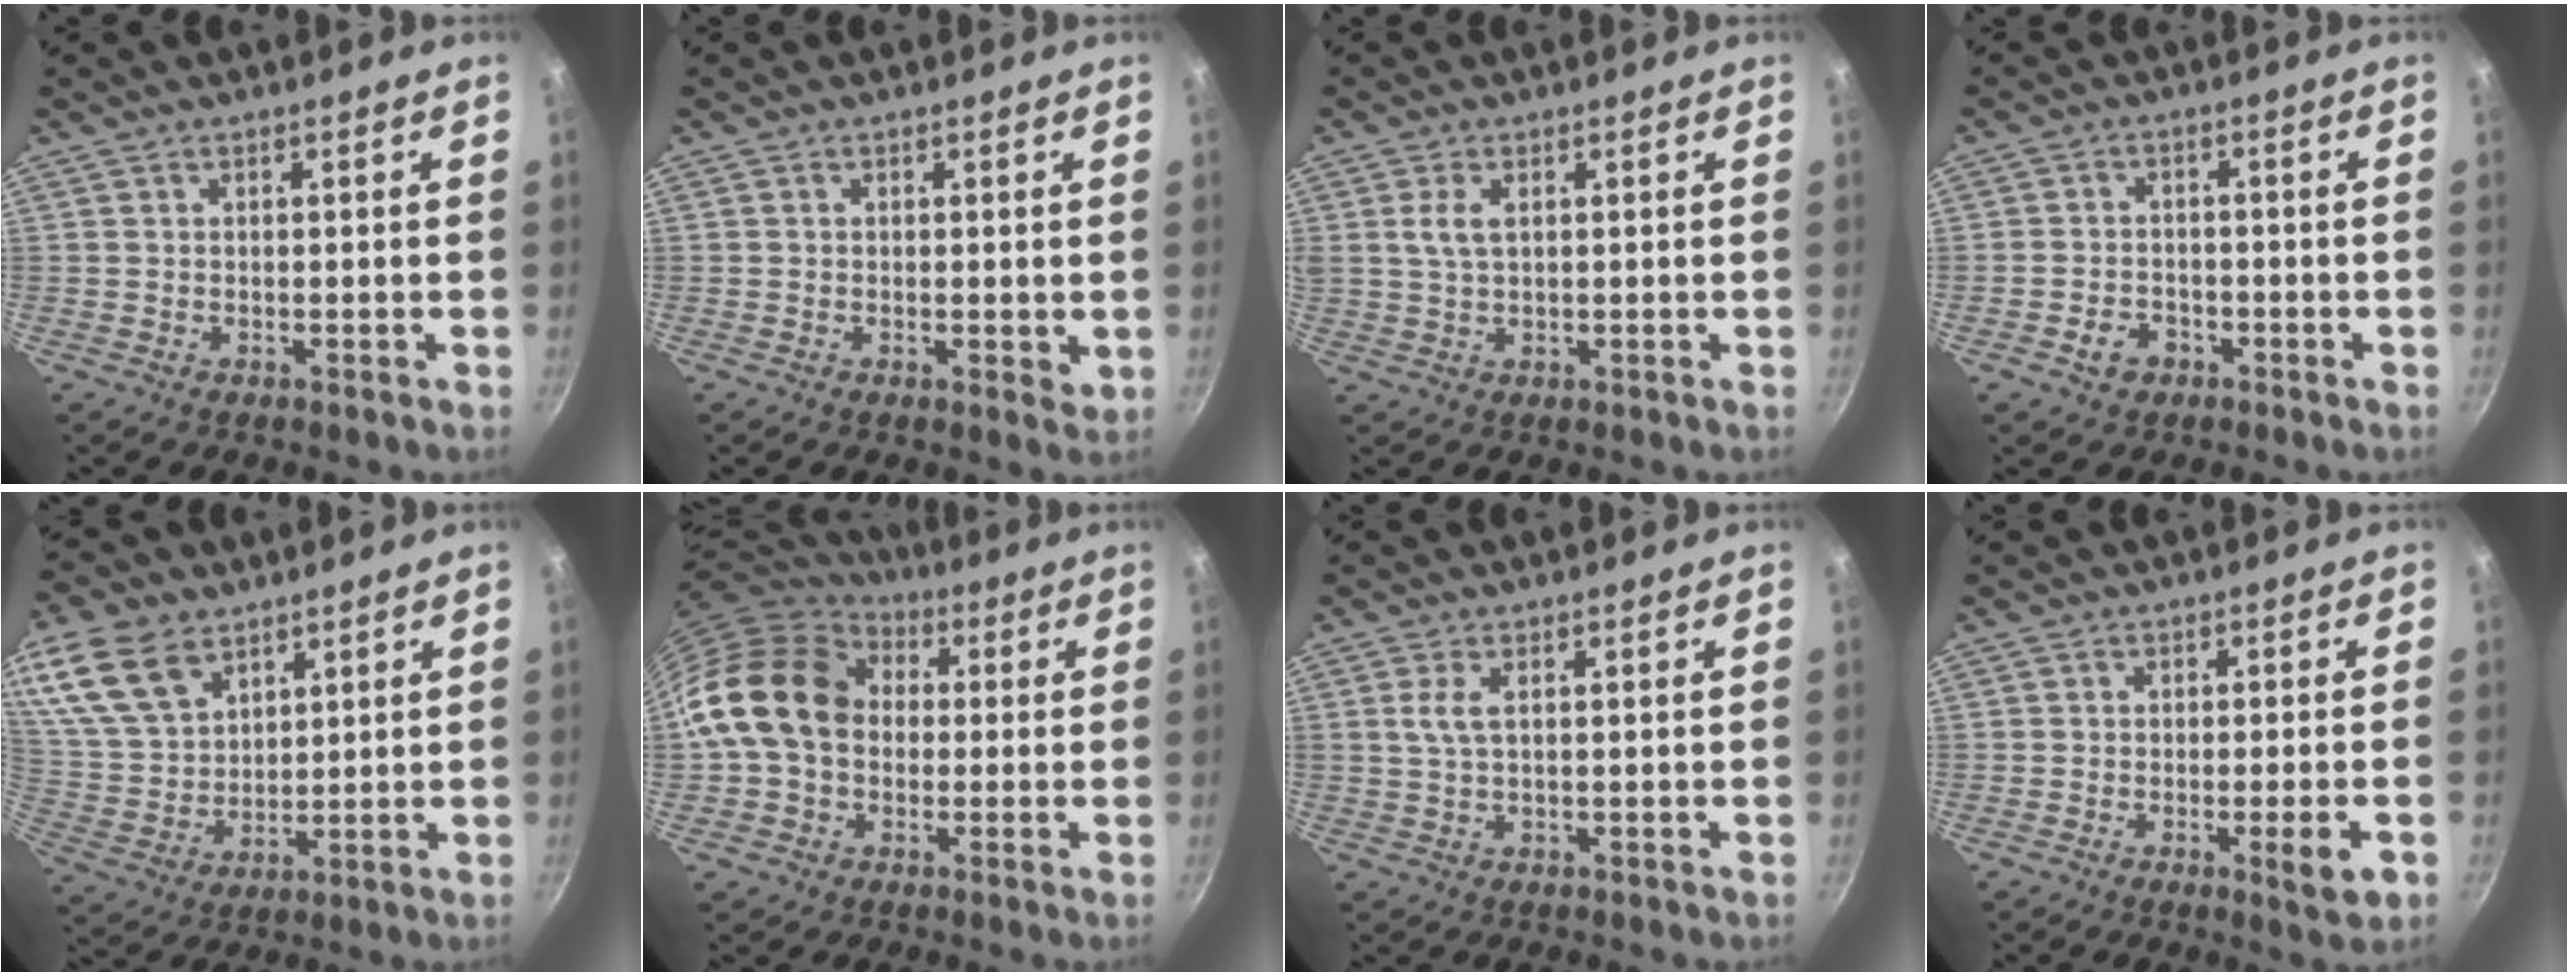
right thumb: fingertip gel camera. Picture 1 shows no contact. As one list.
[{"total": 1.8, "force": [0.1, 0.7, 1.6], "torque": [-0.024, -0.006, 0.000]}, {"total": 3.8, "force": [1.1, 1.7, 3.2], "torque": [-0.064, -0.001, 0.023]}, {"total": 4.0, "force": [-2.1, 2.9, 1.7], "torque": [-0.022, 0.022, -0.034]}, {"total": 17.3, "force": [9.5, 11.1, 9.1], "torque": [-0.182, -0.012, 0.197]}, {"total": 16.6, "force": [1.5, 12.8, 10.5], "torque": [-0.169, 0.032, 0.015]}, {"total": 3.0, "force": [0.7, 0.6, 2.9], "torque": [-0.068, 0.001, 0.017]}, {"total": 5.1, "force": [-1.9, 0.5, 4.7], "torque": [-0.068, 0.001, -0.027]}]